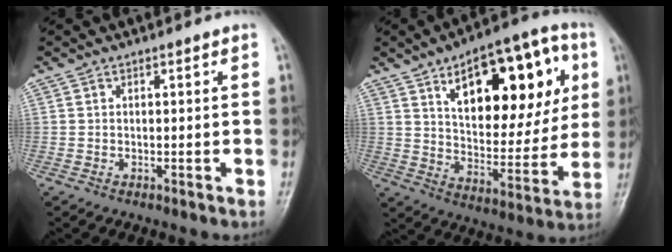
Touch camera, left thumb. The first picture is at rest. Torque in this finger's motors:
{"motor_torque": [0.75, 0.92, 1.34, -1.42, 0.16]}